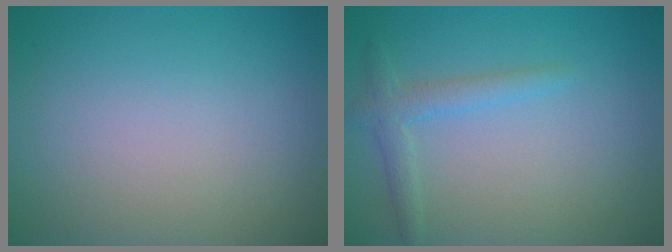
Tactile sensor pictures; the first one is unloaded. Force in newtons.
{"total": 2.0, "press": 2.0, "slide": 0.1}